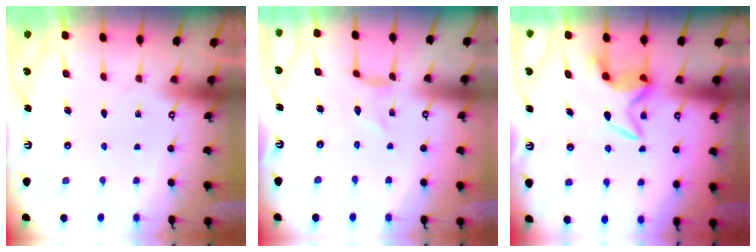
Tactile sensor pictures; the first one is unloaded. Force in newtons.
{"total": 0.0}
{"total": 7.1, "press": 7.1, "slide": 0.4}